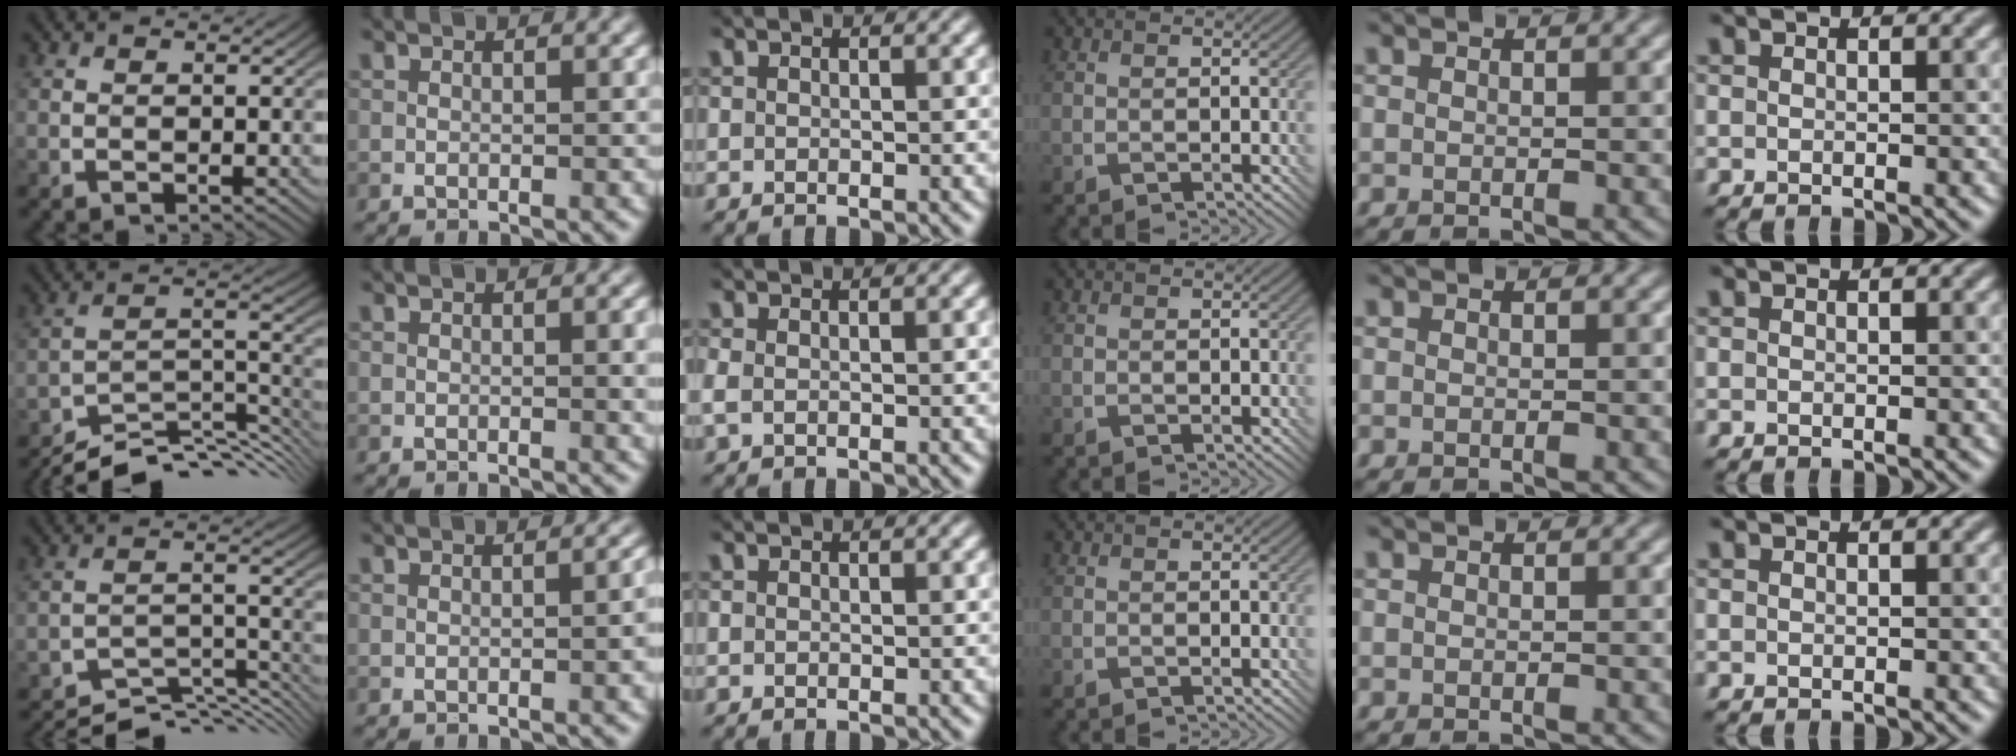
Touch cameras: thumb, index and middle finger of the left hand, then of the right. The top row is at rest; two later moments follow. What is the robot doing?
{"motion": "insert", "object": "bottle cap"}